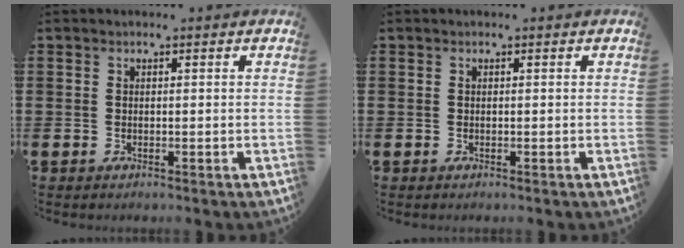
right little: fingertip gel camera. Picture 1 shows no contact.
{"total": 0.0}